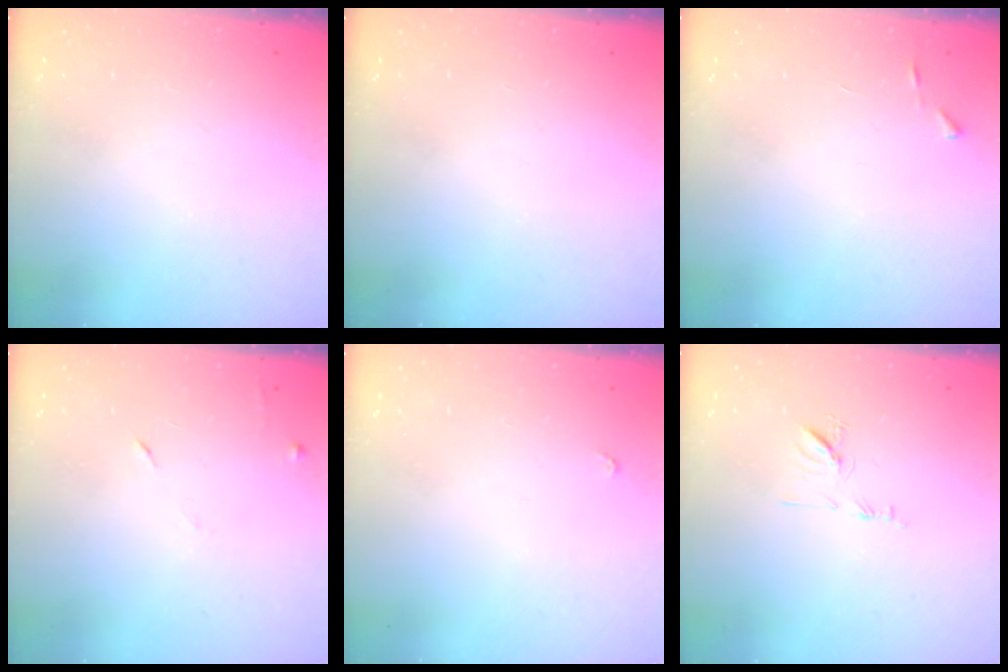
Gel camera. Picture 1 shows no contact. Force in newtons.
{"total": 0.0}
{"total": 2.7, "press": 2.7, "slide": 0.3}
{"total": 5.2, "press": 5.1, "slide": 0.6}
{"total": 2.8, "press": 2.8, "slide": 0.4}
{"total": 7.5, "press": 7.5, "slide": 0.8}